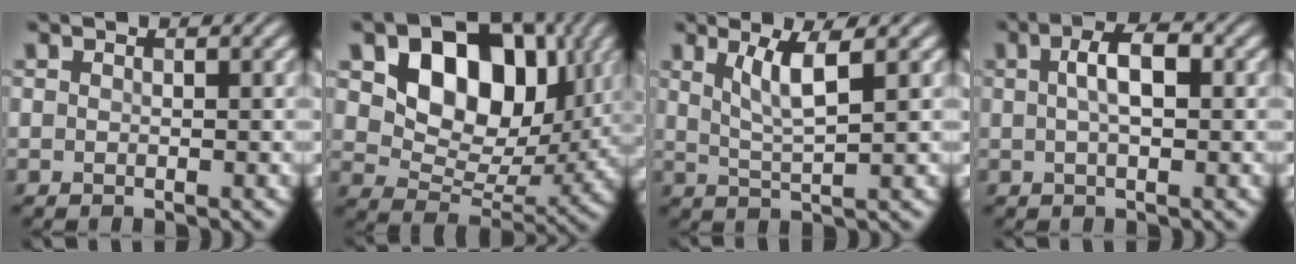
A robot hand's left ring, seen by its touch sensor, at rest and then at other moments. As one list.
[{"total": 11.2, "force": [3.7, 7.6, 7.5], "torque": [-0.117, -0.006, 0.059]}, {"total": 3.6, "force": [1.5, 0.7, 3.2], "torque": [-0.060, -0.003, 0.032]}, {"total": 3.4, "force": [0.6, 1.2, 3.2], "torque": [-0.058, 0.008, 0.006]}]